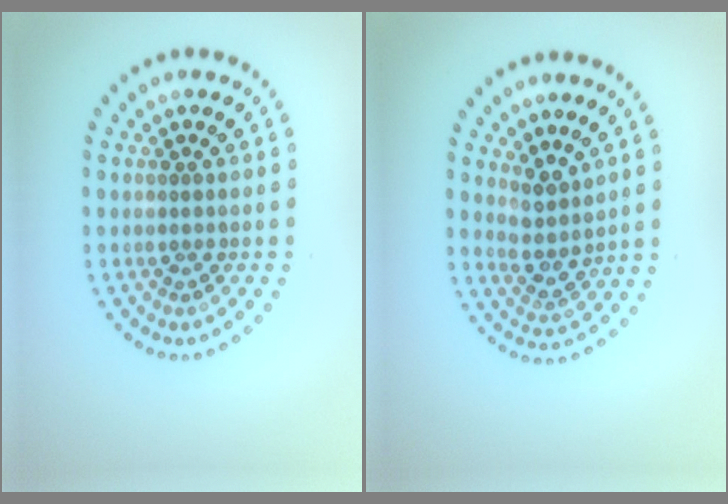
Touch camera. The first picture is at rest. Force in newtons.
{"total": 2.4, "press": 1.8, "slide": 1.5}